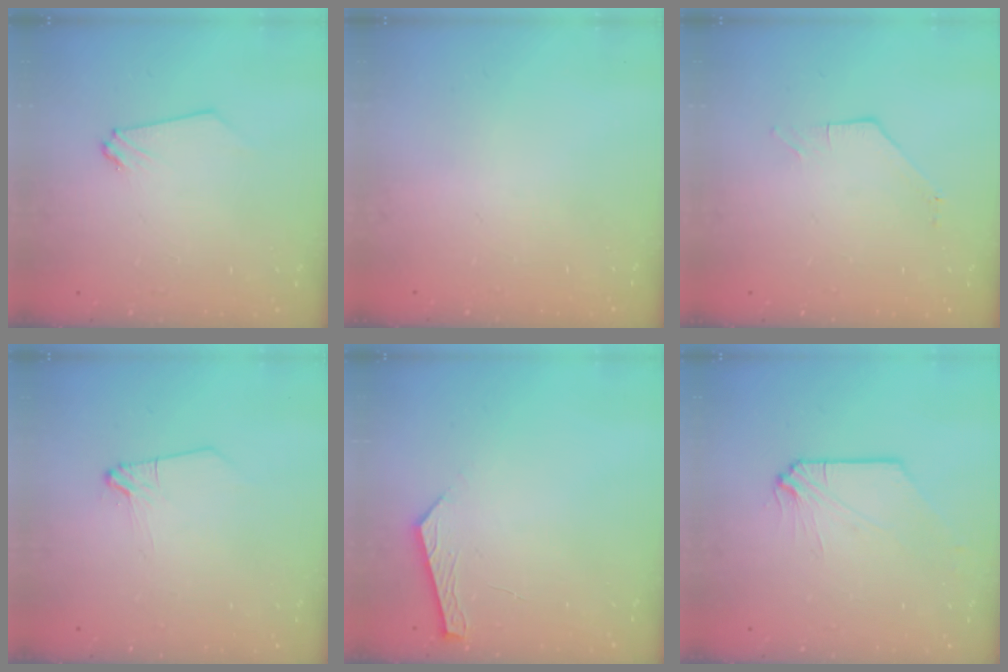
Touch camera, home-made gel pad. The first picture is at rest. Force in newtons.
{"total": 0.7, "press": 0.7, "slide": 0.1}
{"total": 1.5, "press": 1.5, "slide": 0.3}
{"total": 2.0, "press": 2.0, "slide": 0.4}
{"total": 6.1, "press": 6.1, "slide": 0.7}
{"total": 0.7, "press": 0.7, "slide": 0.0}